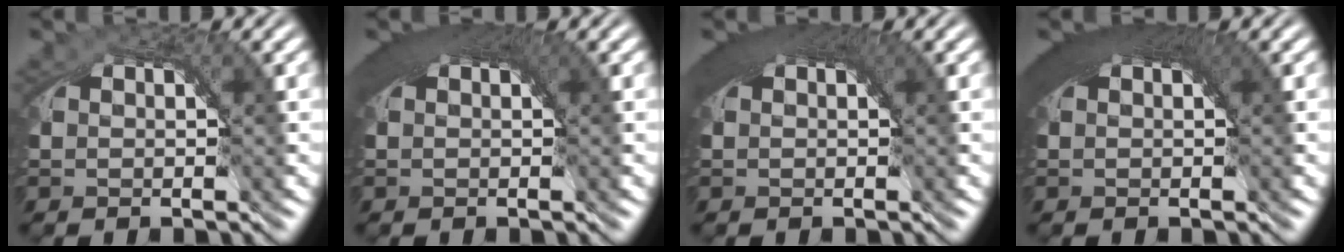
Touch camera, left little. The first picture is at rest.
{"total": 4.1, "force": [1.4, 1.3, 3.6], "torque": [-0.042, 0.011, 0.016]}
{"total": 4.3, "force": [1.5, 1.4, 3.8], "torque": [-0.046, 0.011, 0.017]}
{"total": 5.6, "force": [1.9, 2.0, 4.9], "torque": [-0.057, 0.017, 0.020]}